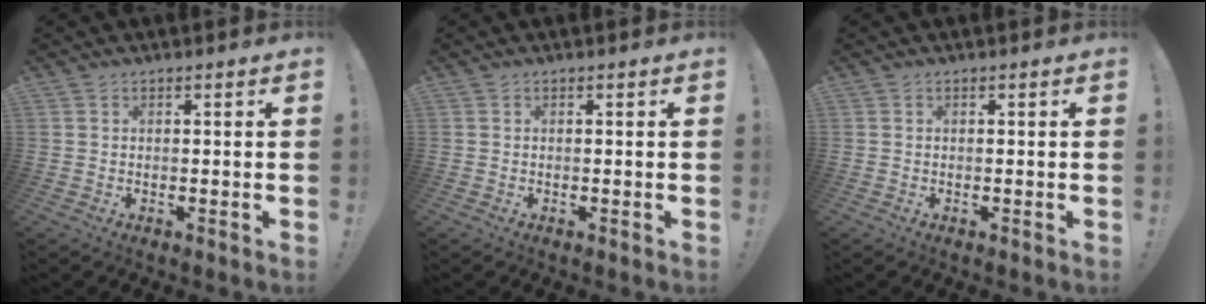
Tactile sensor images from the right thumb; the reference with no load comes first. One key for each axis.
{"total": 0.0}
{"total": 0.0}